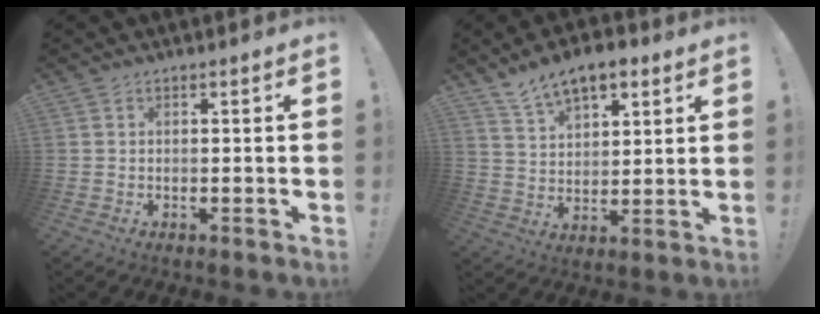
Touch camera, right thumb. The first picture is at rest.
{"total": 10.7, "force": [7.5, 5.6, 5.3], "torque": [-0.083, -0.034, 0.139]}